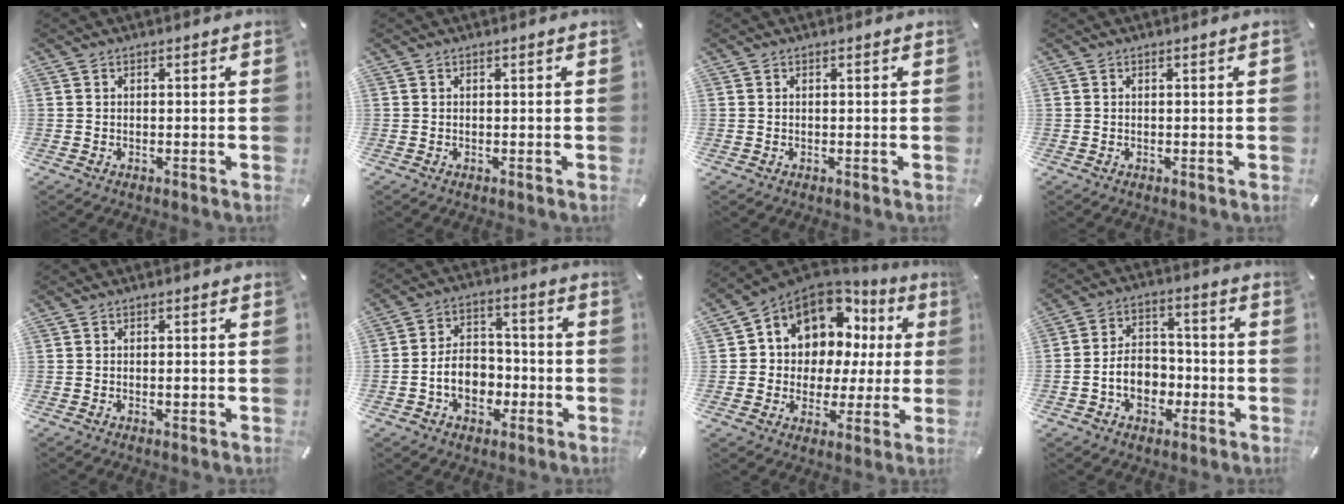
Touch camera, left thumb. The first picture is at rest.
{"total": 0.0}
{"total": 0.0}
{"total": 0.8, "force": [0.1, 0.1, 0.8], "torque": [-0.013, -0.001, 0.001]}
{"total": 1.0, "force": [-0.3, 0.4, 0.9], "torque": [-0.016, -0.003, -0.005]}
{"total": 9.6, "force": [-2.8, 7.5, 5.3], "torque": [-0.096, 0.020, -0.049]}
{"total": 11.0, "force": [6.6, 8.2, 3.1], "torque": [-0.074, -0.059, 0.126]}
{"total": 9.5, "force": [-2.8, 7.4, 5.2], "torque": [-0.102, 0.016, -0.053]}